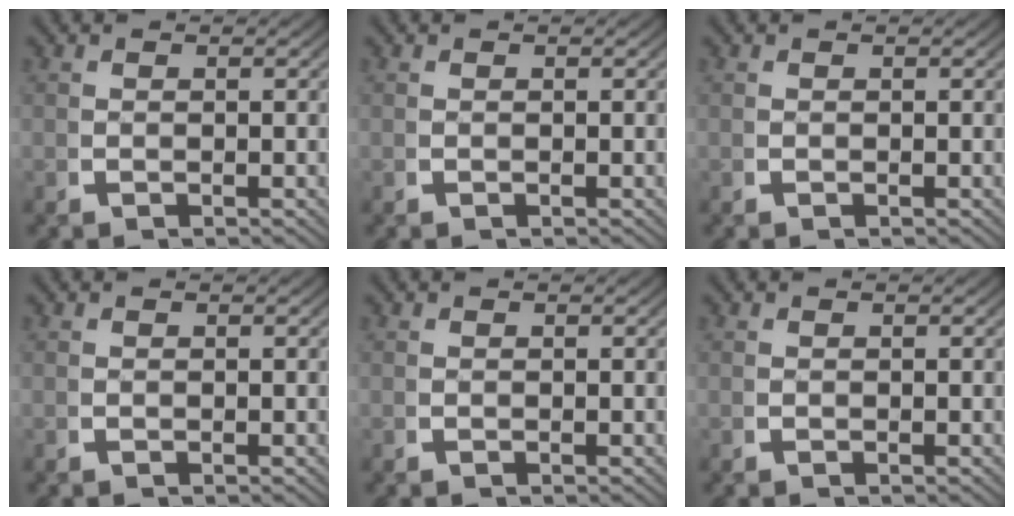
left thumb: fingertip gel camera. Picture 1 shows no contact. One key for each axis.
{"total": 0.0}
{"total": 0.0}
{"total": 0.0}
{"total": 0.0}
{"total": 0.0}